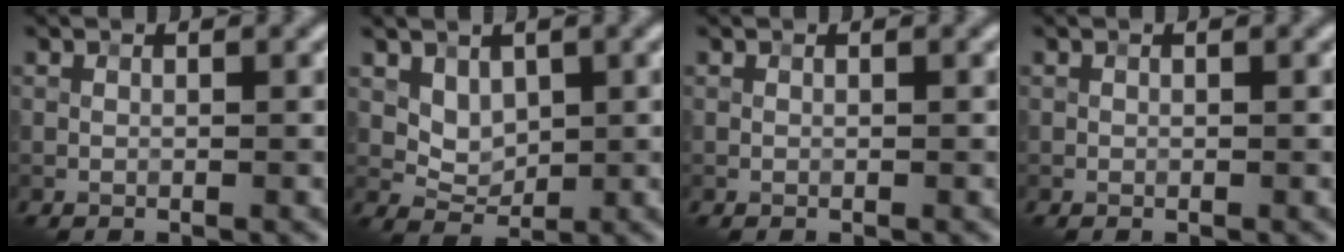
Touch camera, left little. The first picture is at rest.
{"total": 2.3, "force": [1.1, 1.6, 1.2], "torque": [-0.022, -0.010, 0.029]}
{"total": 0.0}
{"total": 0.0}